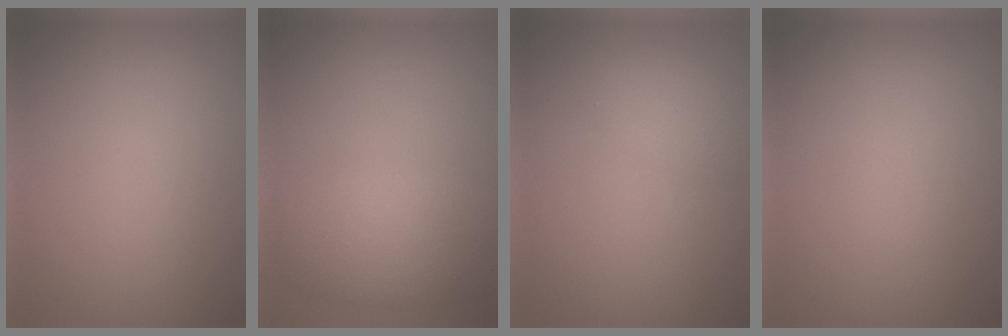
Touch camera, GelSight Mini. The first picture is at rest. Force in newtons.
{"total": 4.6, "press": 4.6, "slide": 0.2}
{"total": 2.1, "press": 2.1, "slide": 0.1}
{"total": 0.0}